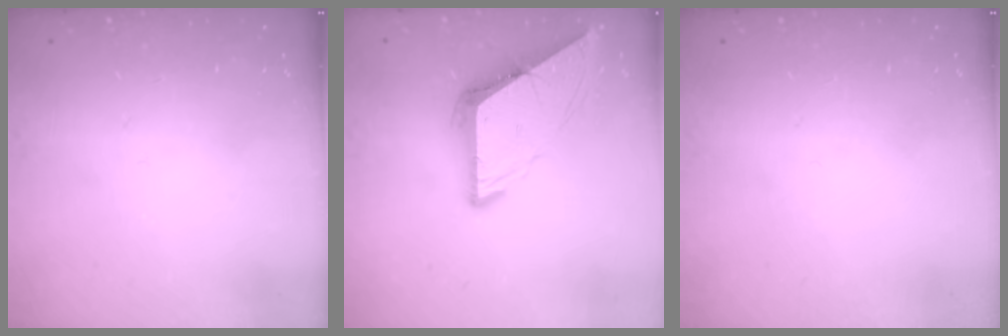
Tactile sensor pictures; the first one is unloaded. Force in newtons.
{"total": 9.5, "press": 9.5, "slide": 1.1}
{"total": 0.0}